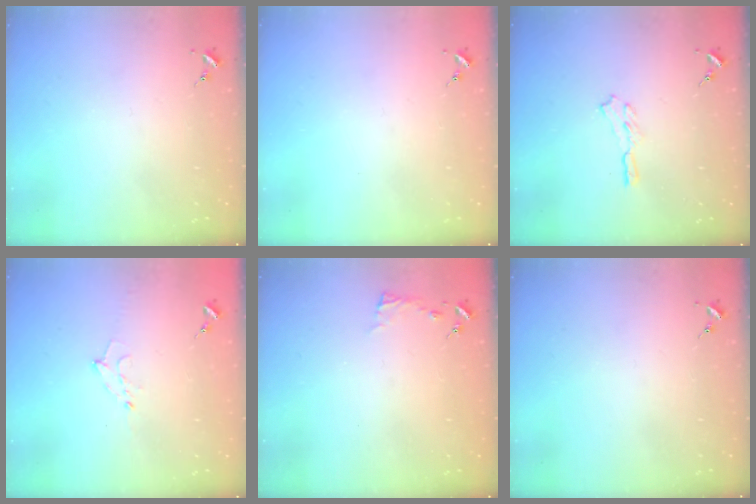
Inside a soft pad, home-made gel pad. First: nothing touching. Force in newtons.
{"total": 0.0}
{"total": 3.7, "press": 3.7, "slide": 0.3}
{"total": 8.1, "press": 8.1, "slide": 1.0}
{"total": 3.7, "press": 3.7, "slide": 0.3}
{"total": 0.0}